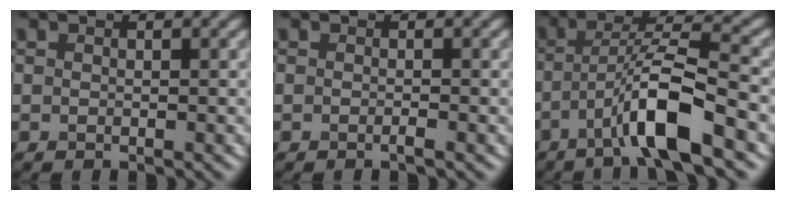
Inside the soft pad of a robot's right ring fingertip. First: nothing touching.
{"total": 0.5, "force": [-0.3, 0.0, 0.4], "torque": [-0.009, 0.000, -0.007]}
{"total": 6.9, "force": [-3.2, 1.1, 6.0], "torque": [-0.107, 0.013, -0.061]}